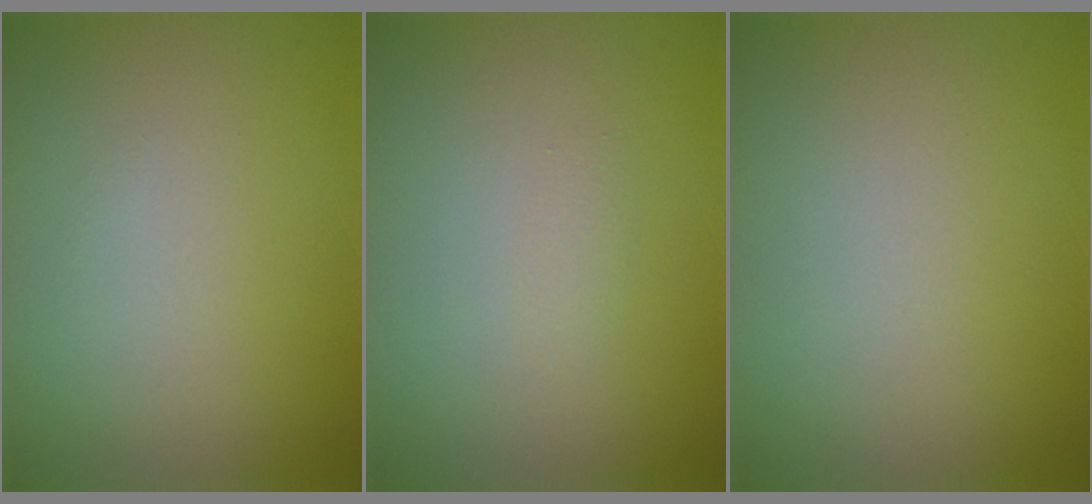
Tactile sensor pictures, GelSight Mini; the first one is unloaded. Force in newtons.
{"total": 0.6, "press": 0.6, "slide": 0.0}
{"total": 0.0}